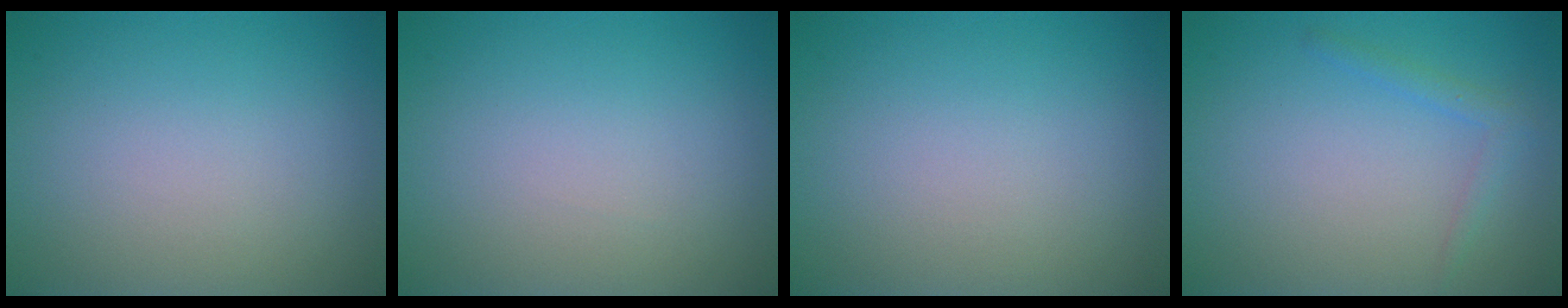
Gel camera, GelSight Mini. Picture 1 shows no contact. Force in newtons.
{"total": 0.0}
{"total": 0.0}
{"total": 1.3, "press": 1.3, "slide": 0.1}